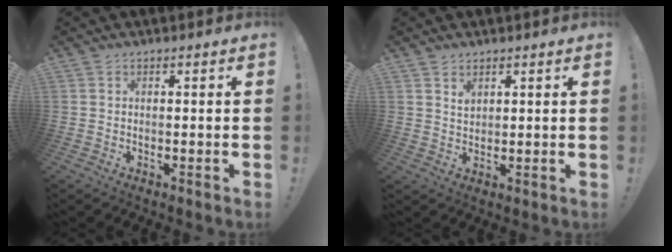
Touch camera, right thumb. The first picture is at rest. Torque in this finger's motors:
{"motor_torque": [0.53, 0.54, -0.21, 0.13, -0.02]}